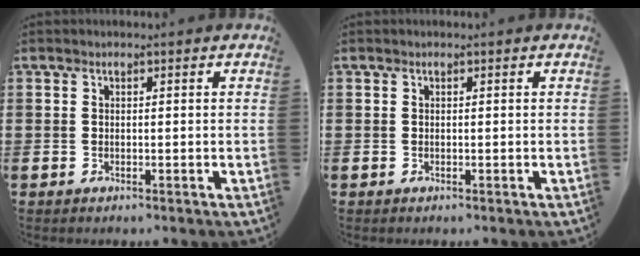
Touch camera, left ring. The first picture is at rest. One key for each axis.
{"total": 0.0}